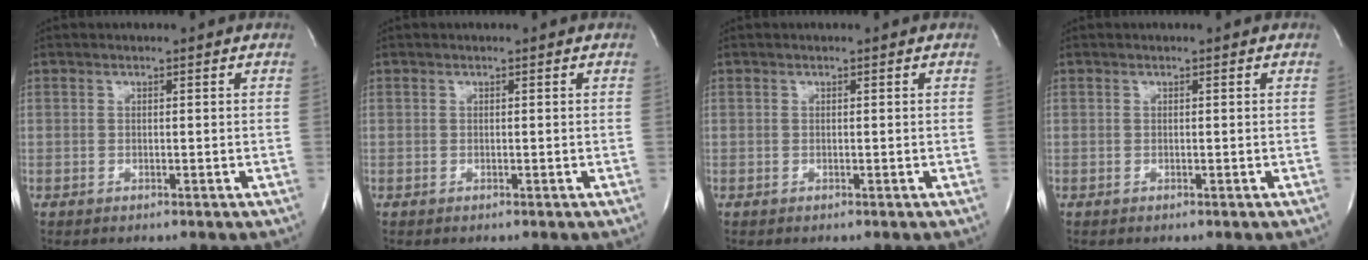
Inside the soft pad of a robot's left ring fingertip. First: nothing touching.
{"total": 0.0}
{"total": 0.0}
{"total": 0.0}